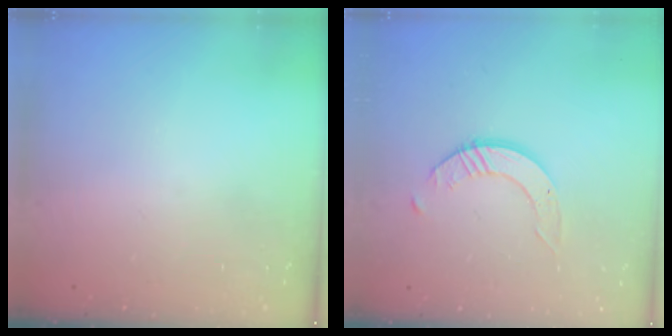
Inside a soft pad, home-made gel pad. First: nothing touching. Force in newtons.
{"total": 4.0, "press": 4.0, "slide": 0.1}